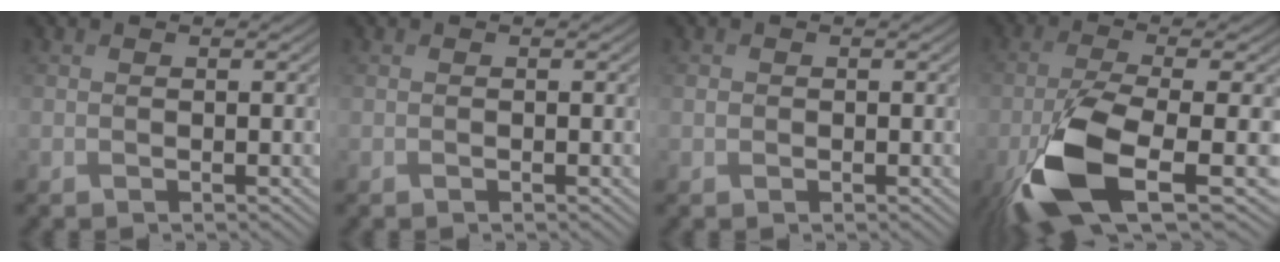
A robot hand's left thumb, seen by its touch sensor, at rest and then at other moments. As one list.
[{"total": 0.0}, {"total": 0.9, "force": [-0.1, 0.8, 0.2], "torque": [-0.005, -0.003, -0.005]}, {"total": 11.2, "force": [-4.4, 3.6, 9.7], "torque": [-0.204, -0.027, -0.087]}]